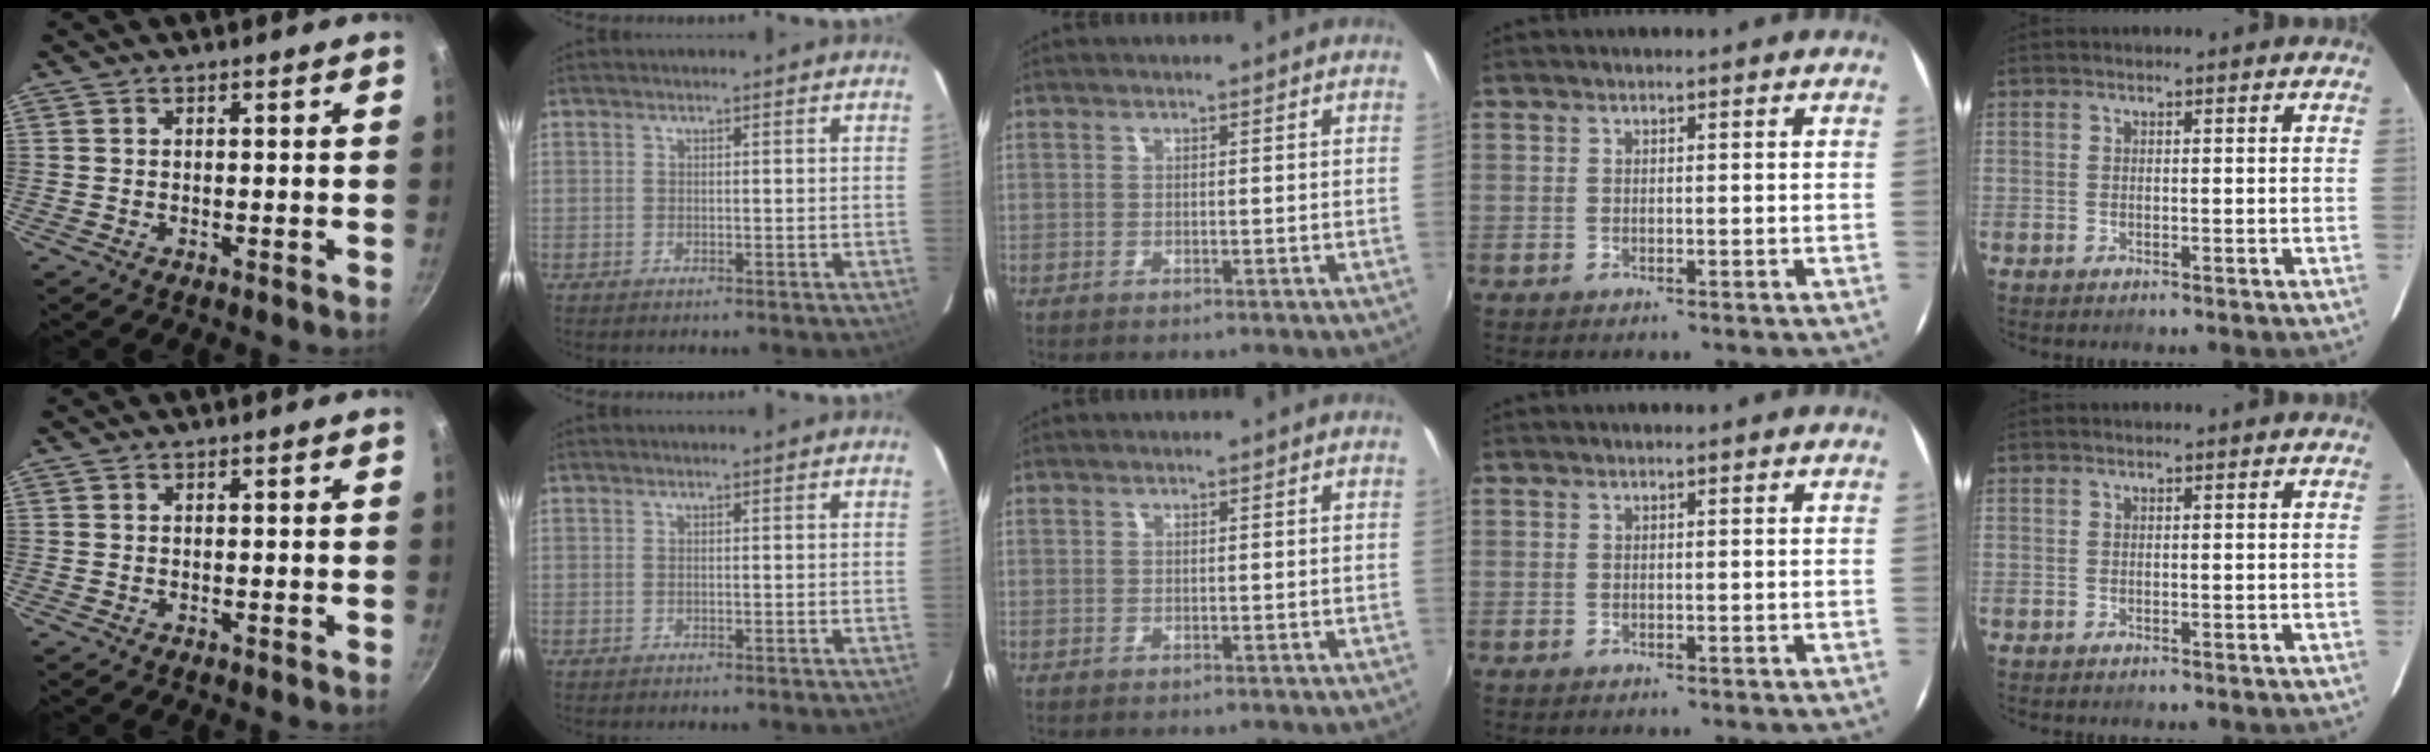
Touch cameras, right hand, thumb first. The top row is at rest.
{}